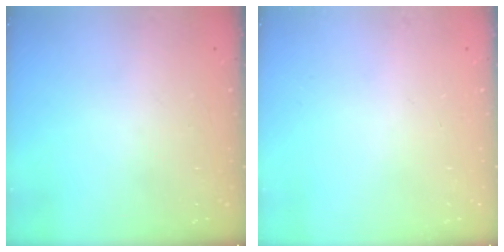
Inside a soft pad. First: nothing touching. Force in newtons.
{"total": 0.0}